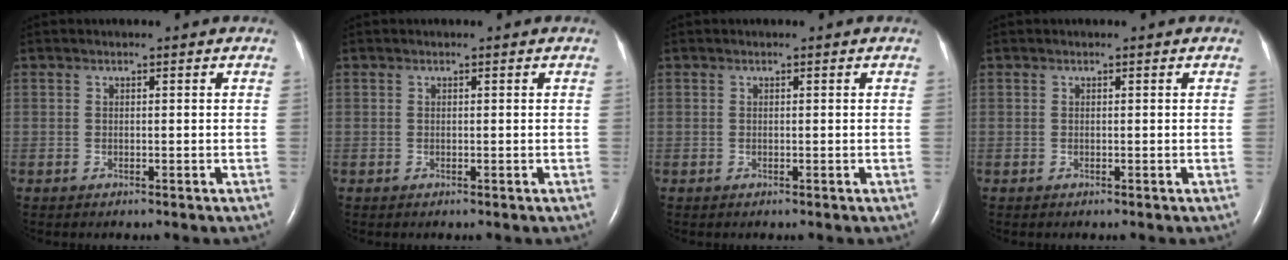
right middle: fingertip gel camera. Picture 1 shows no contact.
{"total": 0.0}
{"total": 0.0}
{"total": 0.0}